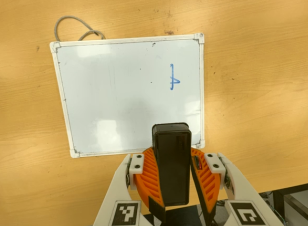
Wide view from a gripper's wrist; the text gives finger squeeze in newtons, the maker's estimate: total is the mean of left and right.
{"total": 11.7, "left": 11.4, "right": 11.9}